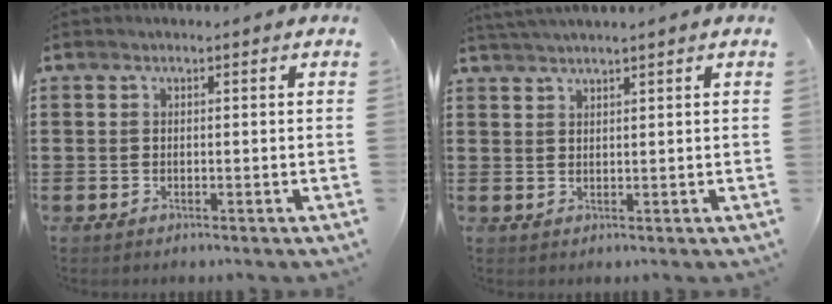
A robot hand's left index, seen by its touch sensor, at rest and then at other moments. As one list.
[{"total": 1.8, "force": [1.7, -0.4, 0.6], "torque": [-0.014, -0.001, 0.033]}]